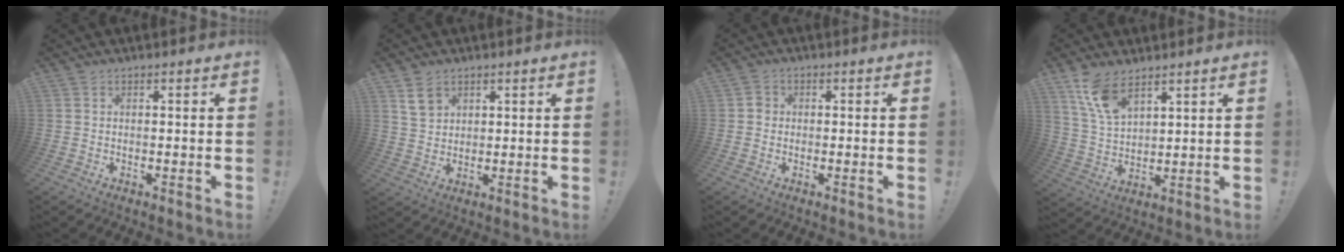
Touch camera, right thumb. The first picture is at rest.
{"total": 5.6, "force": [3.7, 3.8, 1.7], "torque": [-0.014, -0.012, 0.068]}
{"total": 1.9, "force": [-0.5, 1.7, 0.8], "torque": [-0.004, 0.003, -0.011]}
{"total": 10.0, "force": [7.3, 4.1, 5.5], "torque": [-0.103, -0.038, 0.140]}